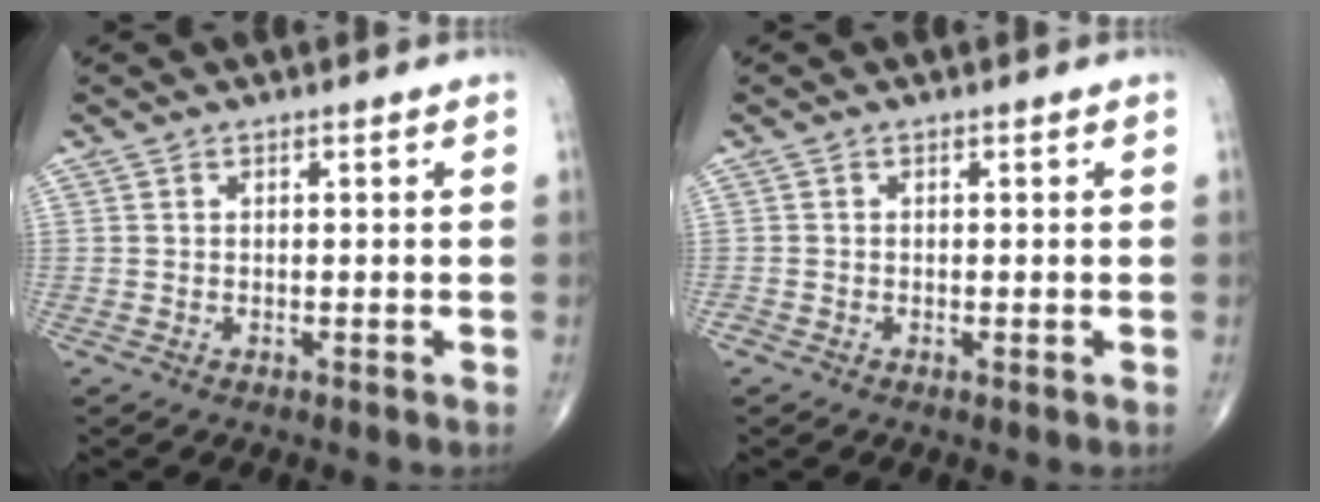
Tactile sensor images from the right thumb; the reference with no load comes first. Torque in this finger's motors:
{"motor_torque": [0.41, 0.17, -0.11, -0.27, 0.03]}